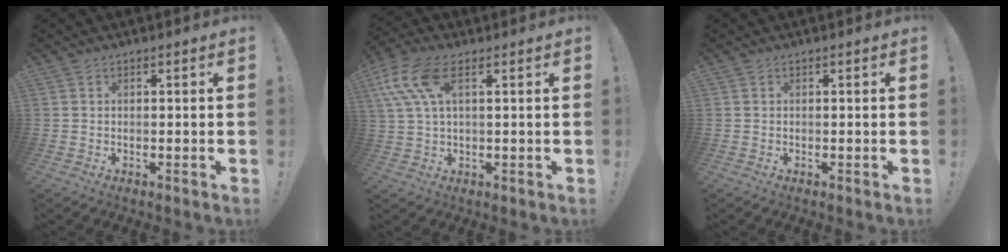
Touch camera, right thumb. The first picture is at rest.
{"total": 10.9, "force": [4.0, 4.8, 8.9], "torque": [-0.183, -0.003, 0.082]}
{"total": 0.0}